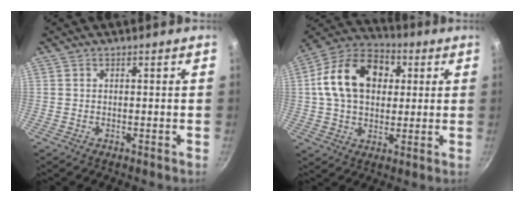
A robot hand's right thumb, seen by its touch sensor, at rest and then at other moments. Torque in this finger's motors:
{"motor_torque": [1.99, 2.04, 1.16, -0.30, 0.15]}